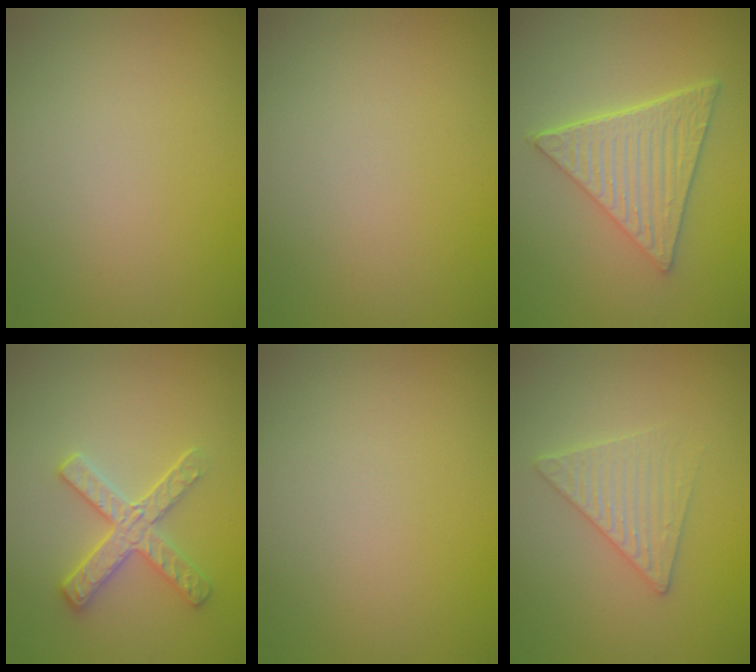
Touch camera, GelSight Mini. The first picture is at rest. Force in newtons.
{"total": 0.0}
{"total": 6.0, "press": 4.5, "slide": 4.0}
{"total": 3.0, "press": 2.9, "slide": 0.7}
{"total": 0.0}
{"total": 3.0, "press": 3.0, "slide": 0.3}